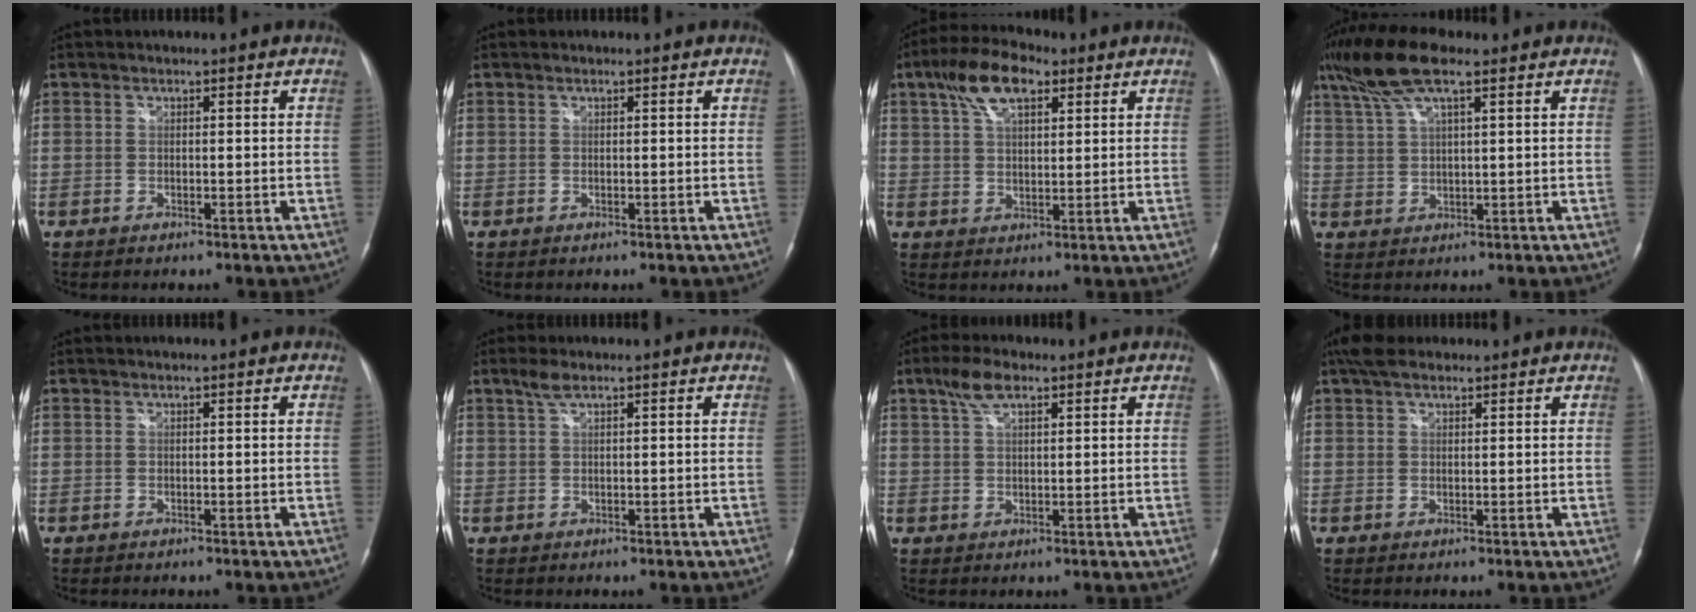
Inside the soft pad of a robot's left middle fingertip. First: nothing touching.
{"total": 0.0}
{"total": 9.2, "force": [5.0, 4.0, 6.7], "torque": [-0.132, 0.028, 0.091]}
{"total": 9.3, "force": [6.1, 2.1, 6.7], "torque": [-0.144, 0.027, 0.115]}
{"total": 0.0}
{"total": 1.8, "force": [1.2, 0.4, 1.2], "torque": [-0.029, 0.011, 0.028]}
{"total": 4.4, "force": [2.6, 1.7, 3.0], "torque": [-0.067, 0.015, 0.054]}
{"total": 4.6, "force": [3.5, 2.2, 2.2], "torque": [-0.045, 0.028, 0.064]}